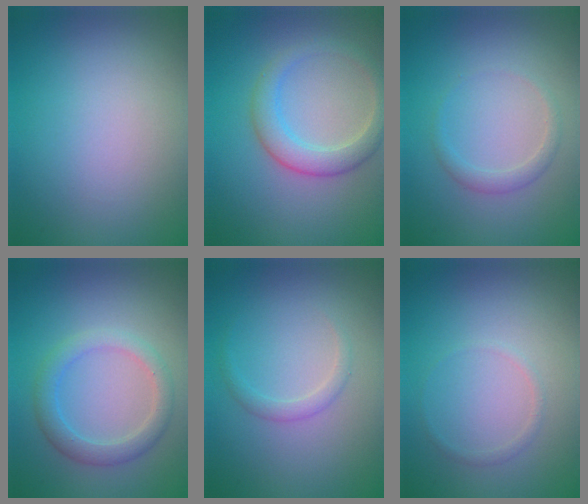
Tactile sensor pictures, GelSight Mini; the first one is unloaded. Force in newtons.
{"total": 3.1, "press": 3.1, "slide": 0.2}
{"total": 1.4, "press": 1.4, "slide": 0.1}
{"total": 2.7, "press": 2.7, "slide": 0.0}
{"total": 1.2, "press": 1.2, "slide": 0.0}
{"total": 0.7, "press": 0.7, "slide": 0.0}